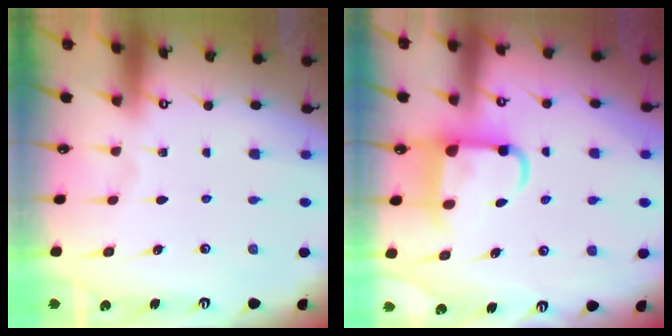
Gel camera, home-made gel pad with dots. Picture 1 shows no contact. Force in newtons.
{"total": 7.7, "press": 7.5, "slide": 1.3}